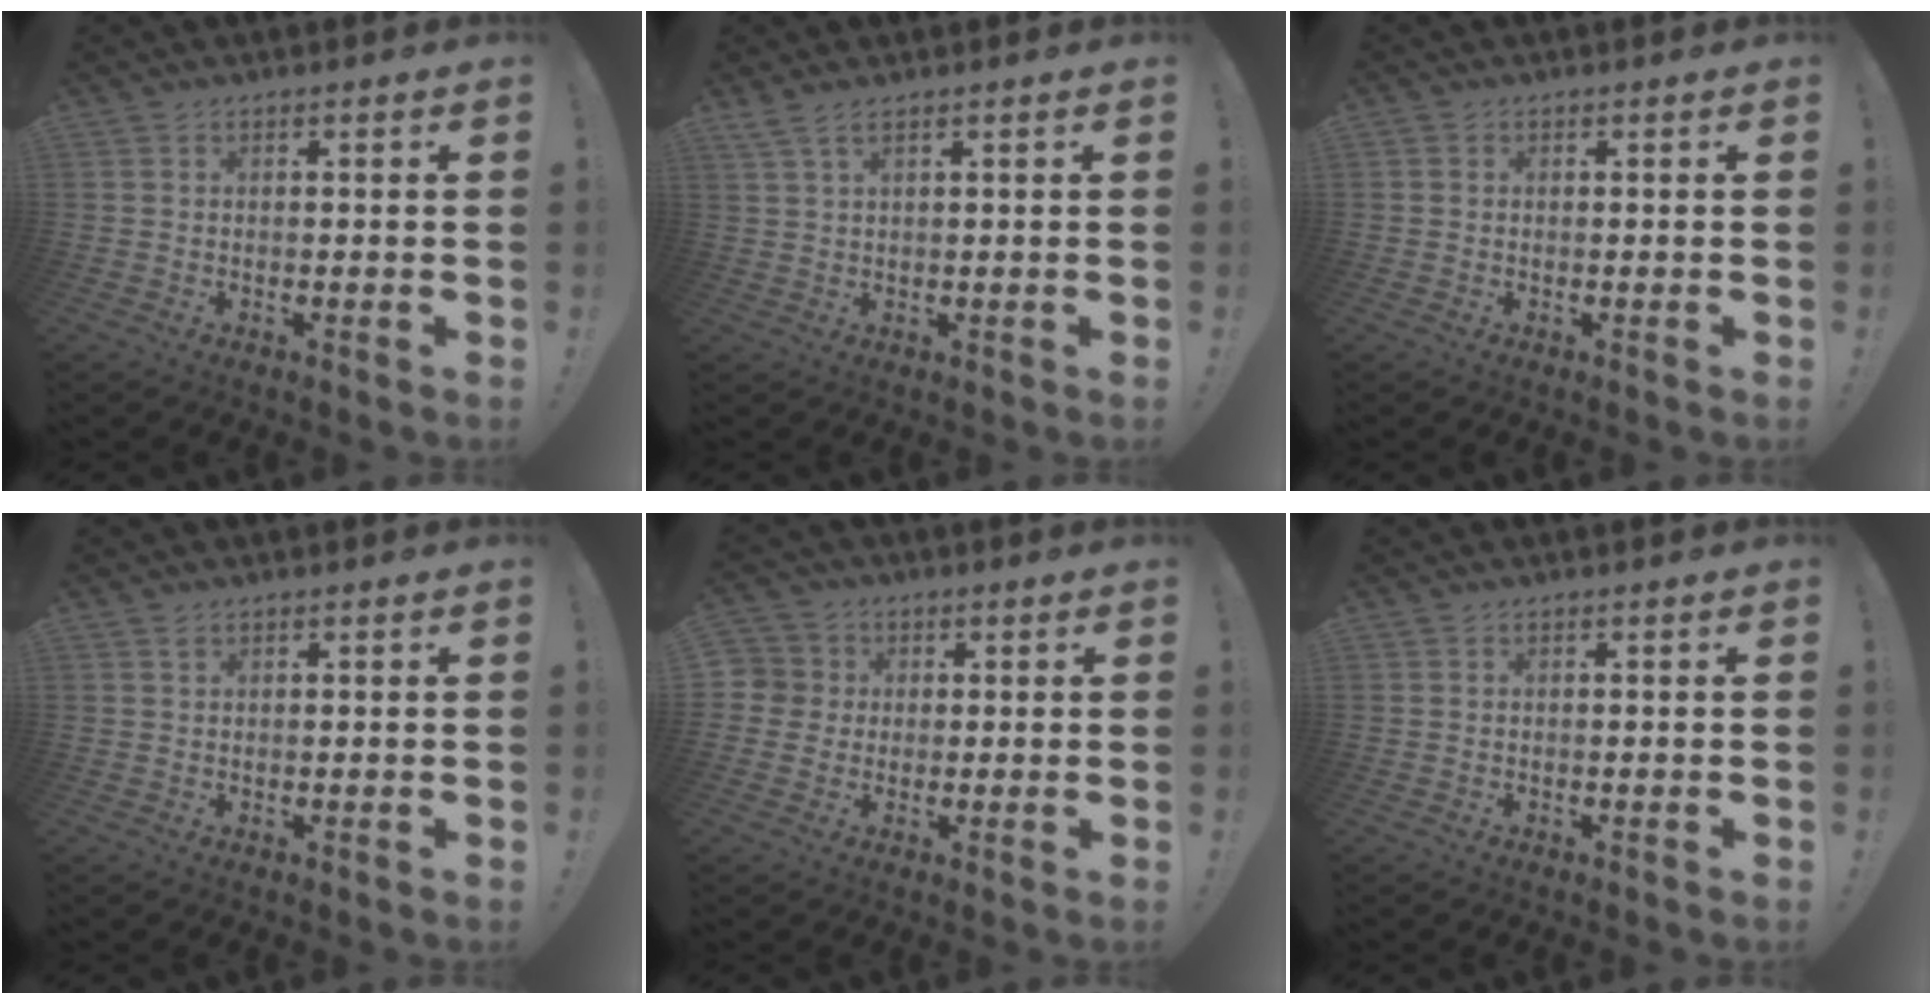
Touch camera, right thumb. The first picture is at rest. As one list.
[{"total": 3.2, "force": [2.3, 0.6, 2.1], "torque": [-0.052, -0.007, 0.044]}, {"total": 0.7, "force": [0.1, 0.6, 0.1], "torque": [-0.007, 0.004, 0.004]}, {"total": 0.7, "force": [0.5, 0.4, 0.4], "torque": [0.002, -0.004, 0.008]}, {"total": 5.0, "force": [0.4, 4.8, 1.0], "torque": [-0.023, 0.003, 0.006]}, {"total": 0.0}]